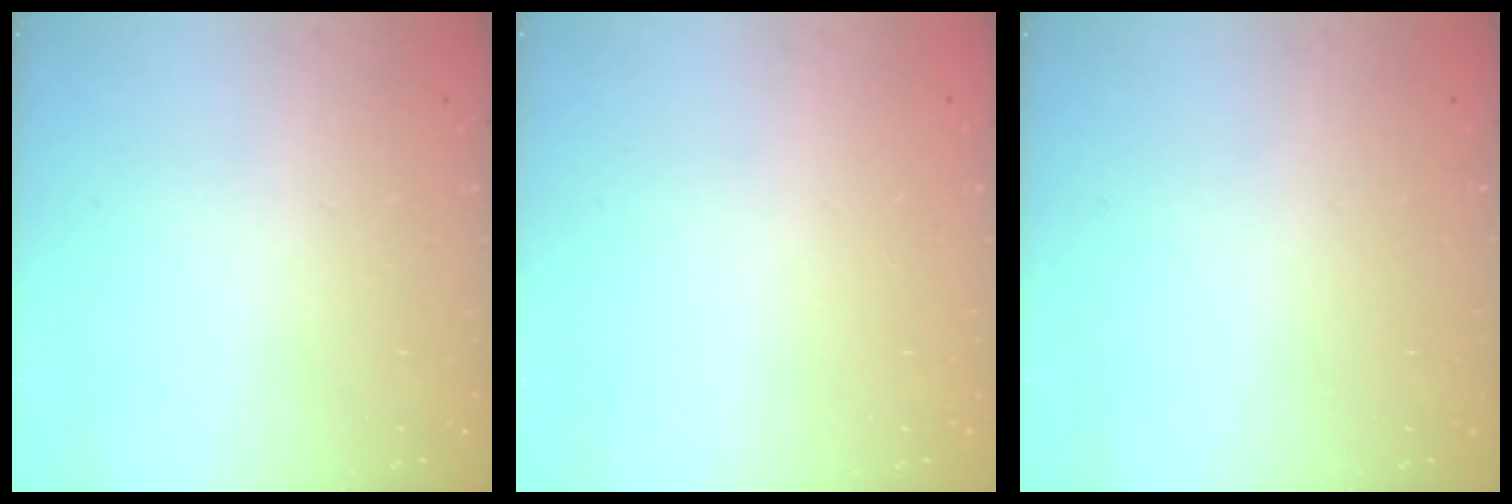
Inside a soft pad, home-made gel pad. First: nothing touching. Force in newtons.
{"total": 0.0}
{"total": 0.0}